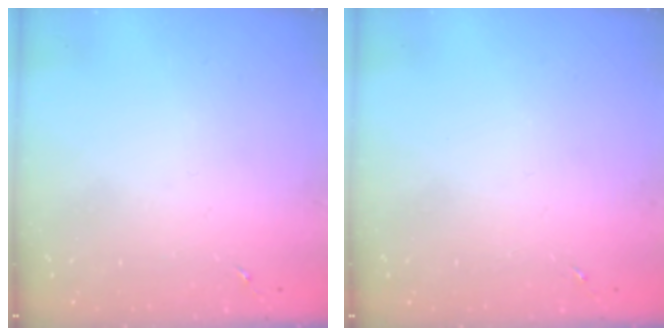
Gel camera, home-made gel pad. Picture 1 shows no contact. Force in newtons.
{"total": 0.0}